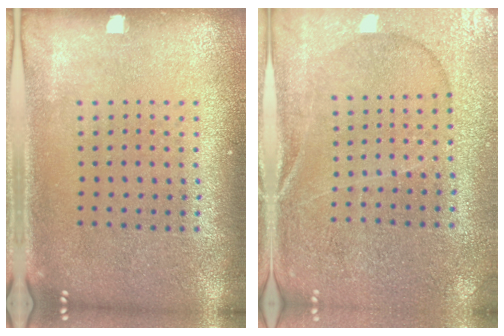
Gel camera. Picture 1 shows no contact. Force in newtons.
{"total": 1.1, "press": 1.1, "slide": 0.4}